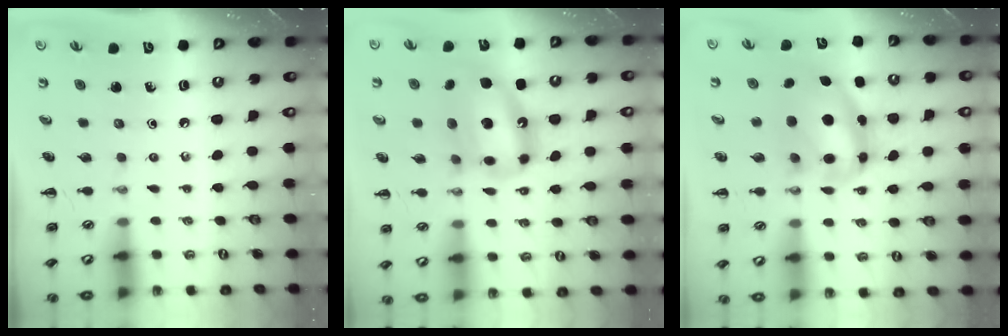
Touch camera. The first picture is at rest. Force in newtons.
{"total": 15.0, "press": 14.4, "slide": 4.2}
{"total": 10.5, "press": 10.2, "slide": 2.6}